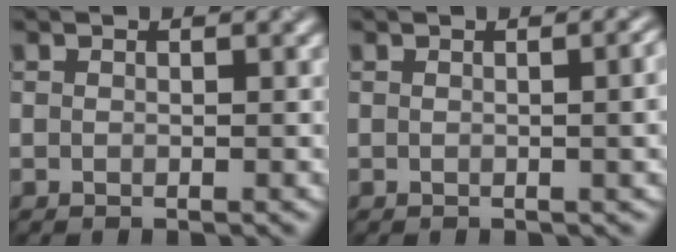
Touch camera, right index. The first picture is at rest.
{"total": 4.4, "force": [0.3, 1.9, 3.9], "torque": [-0.003, 0.025, 0.002]}